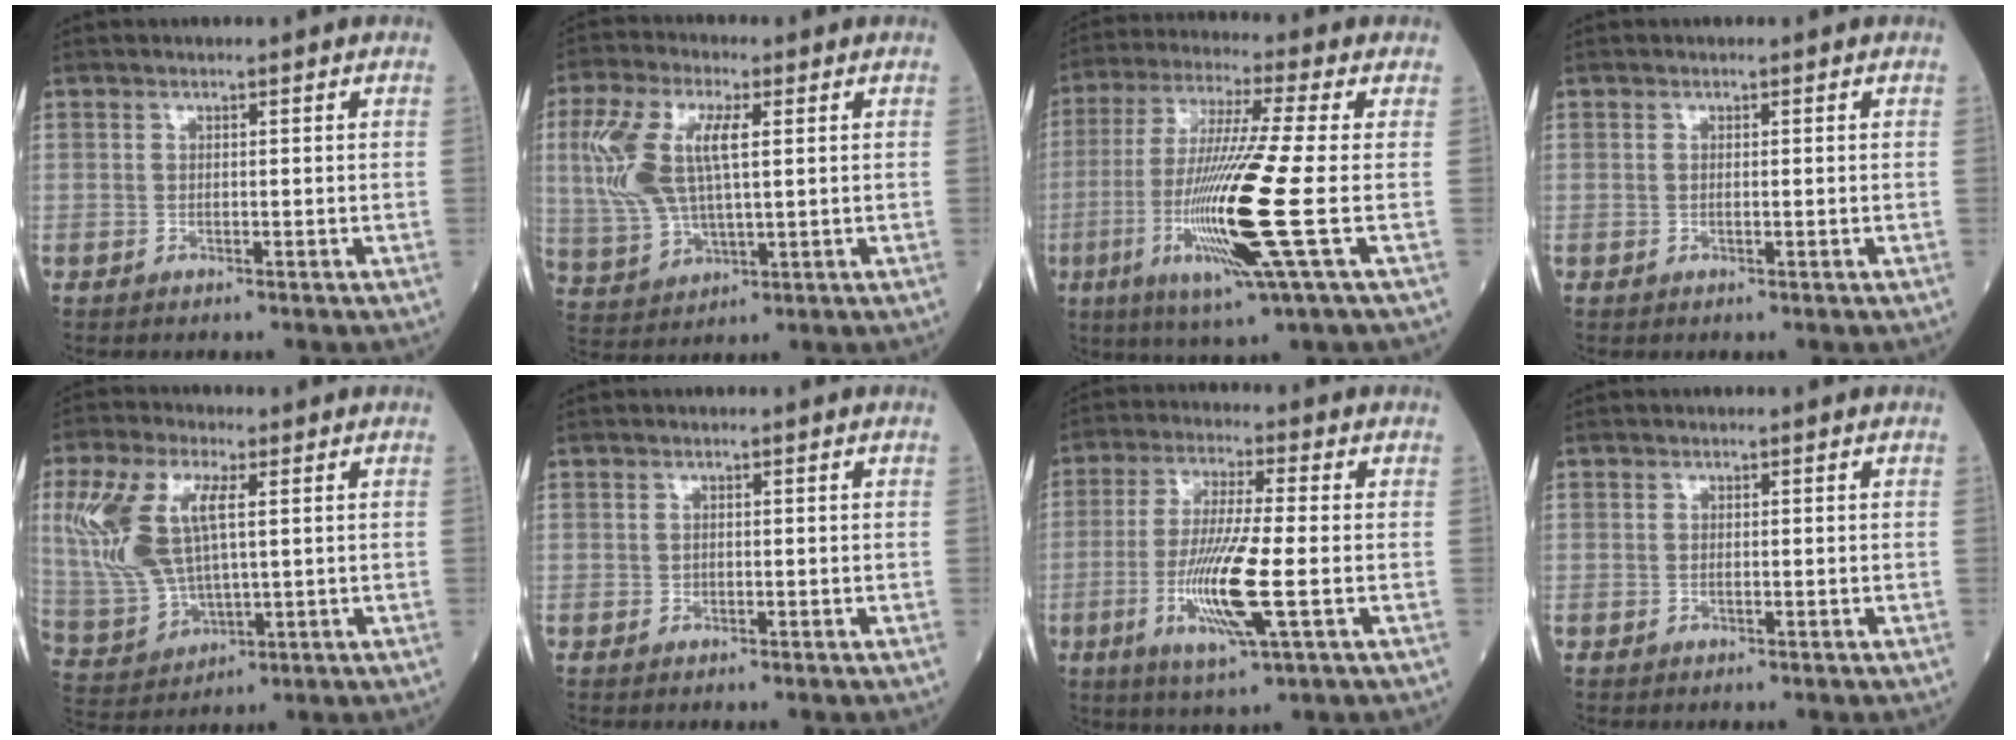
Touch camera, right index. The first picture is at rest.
{"total": 11.7, "force": [2.5, 4.5, 10.5], "torque": [-0.251, 0.018, 0.056]}
{"total": 15.9, "force": [-3.5, -1.0, 15.5], "torque": [-0.318, -0.020, -0.073]}
{"total": 0.0}
{"total": 13.1, "force": [3.0, 5.7, 11.4], "torque": [-0.274, 0.016, 0.071]}
{"total": 0.0}
{"total": 11.5, "force": [-2.8, 0.4, 11.2], "torque": [-0.228, -0.017, -0.055]}
{"total": 0.0}